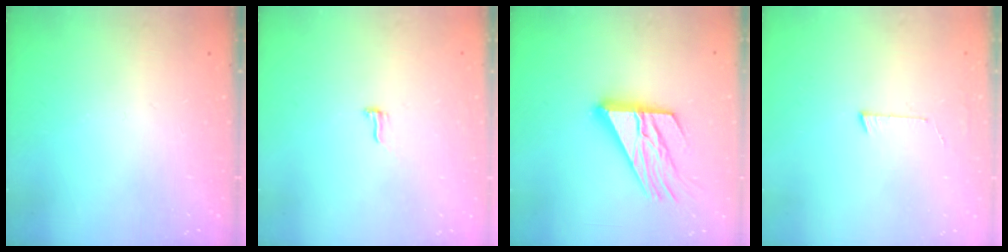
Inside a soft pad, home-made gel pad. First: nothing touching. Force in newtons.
{"total": 5.1, "press": 4.7, "slide": 2.0}
{"total": 17.2, "press": 17.1, "slide": 1.8}
{"total": 4.2, "press": 4.2, "slide": 0.4}